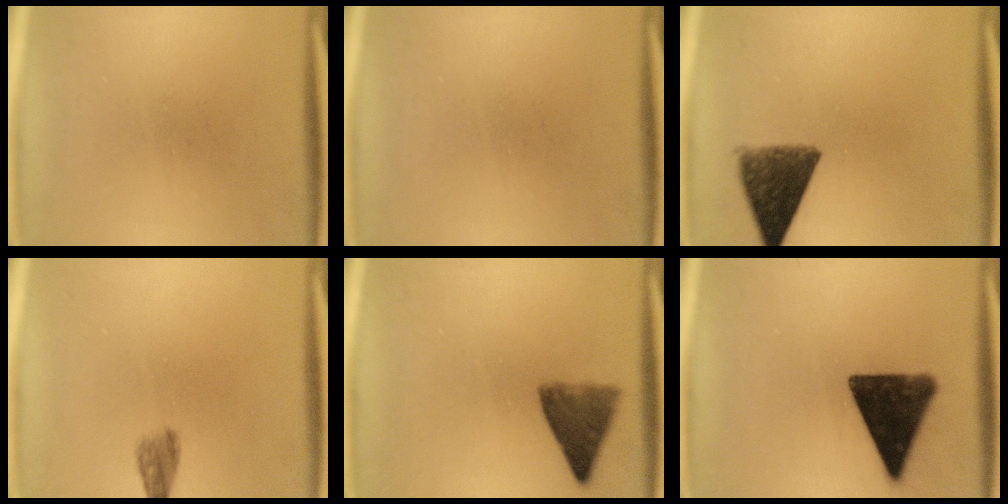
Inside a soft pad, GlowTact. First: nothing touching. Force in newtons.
{"total": 0.0}
{"total": 9.3}
{"total": 2.4}
{"total": 6.0}
{"total": 14.4}